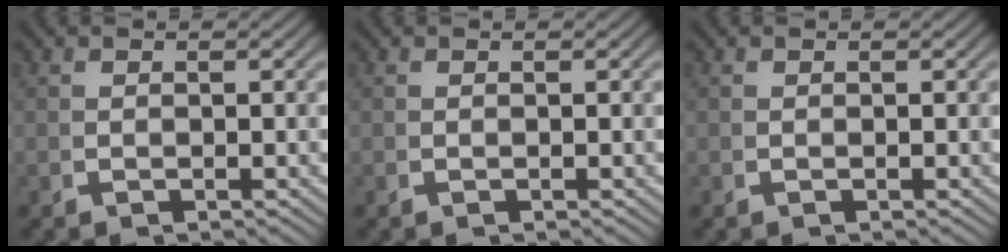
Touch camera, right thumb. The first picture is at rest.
{"total": 0.0}
{"total": 0.0}